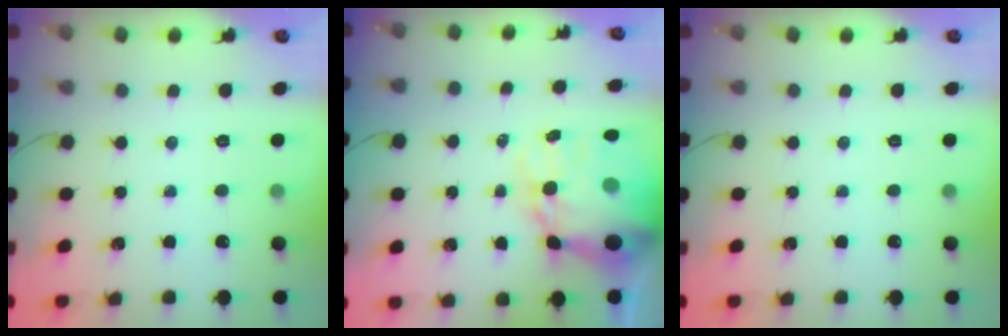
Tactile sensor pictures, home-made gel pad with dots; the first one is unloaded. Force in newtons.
{"total": 16.7, "press": 16.3, "slide": 3.5}
{"total": 0.0}